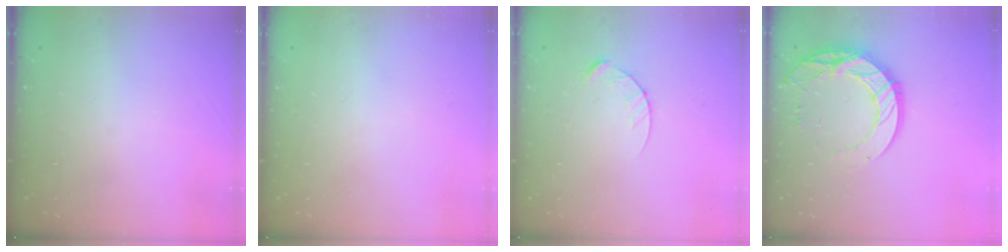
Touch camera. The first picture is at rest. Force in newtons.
{"total": 0.0}
{"total": 5.7, "press": 5.7, "slide": 0.5}
{"total": 15.4, "press": 15.3, "slide": 1.3}